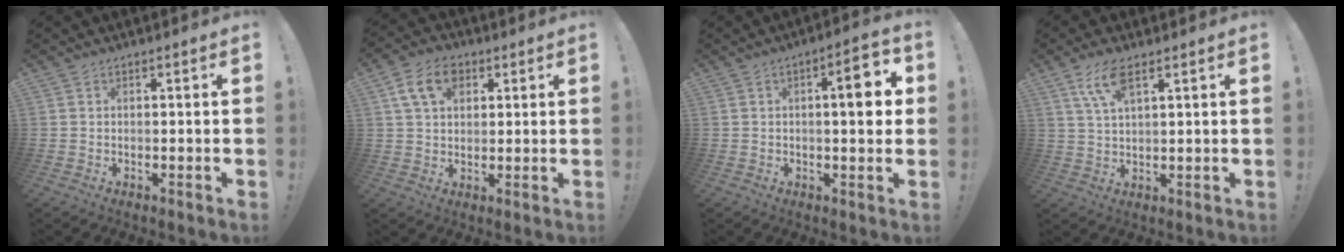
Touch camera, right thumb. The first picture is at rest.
{"total": 10.3, "force": [4.5, 6.9, 6.2], "torque": [-0.100, 0.003, 0.086]}
{"total": 8.3, "force": [1.2, 2.3, 7.9], "torque": [-0.104, 0.000, 0.011]}
{"total": 7.4, "force": [4.1, 2.3, 5.7], "torque": [-0.107, -0.009, 0.076]}